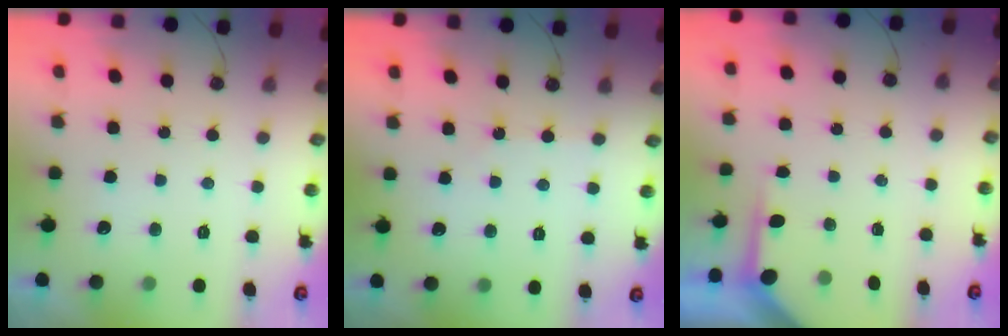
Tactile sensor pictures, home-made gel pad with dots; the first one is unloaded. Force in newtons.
{"total": 1.6, "press": 1.5, "slide": 0.3}
{"total": 3.8, "press": 3.8, "slide": 0.2}